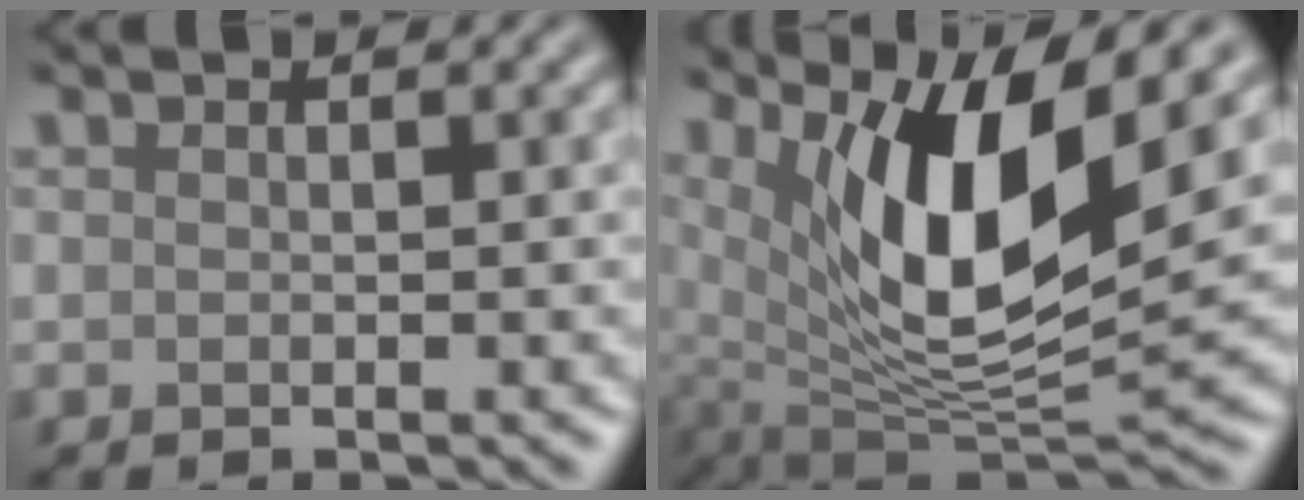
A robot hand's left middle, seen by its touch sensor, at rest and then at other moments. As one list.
[{"total": 10.7, "force": [4.4, 3.3, 9.2], "torque": [-0.155, -0.016, 0.088]}]